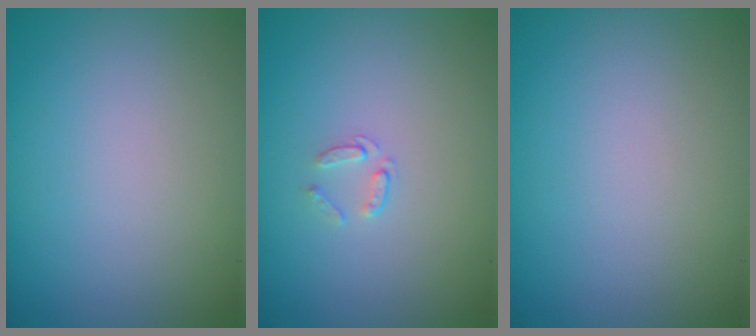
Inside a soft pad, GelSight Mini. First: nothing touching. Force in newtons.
{"total": 0.7, "press": 0.5, "slide": 0.5}
{"total": 0.0}